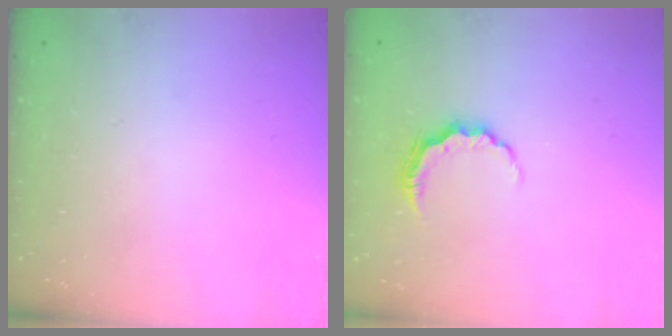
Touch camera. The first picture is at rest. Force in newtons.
{"total": 5.8, "press": 5.8, "slide": 0.5}